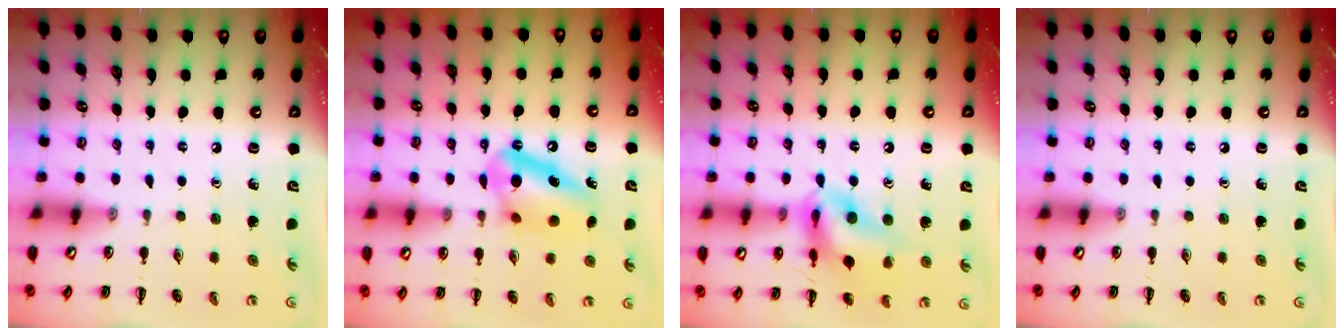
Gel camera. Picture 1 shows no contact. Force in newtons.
{"total": 11.1, "press": 11.1, "slide": 0.5}
{"total": 14.0, "press": 13.8, "slide": 2.2}
{"total": 0.0}